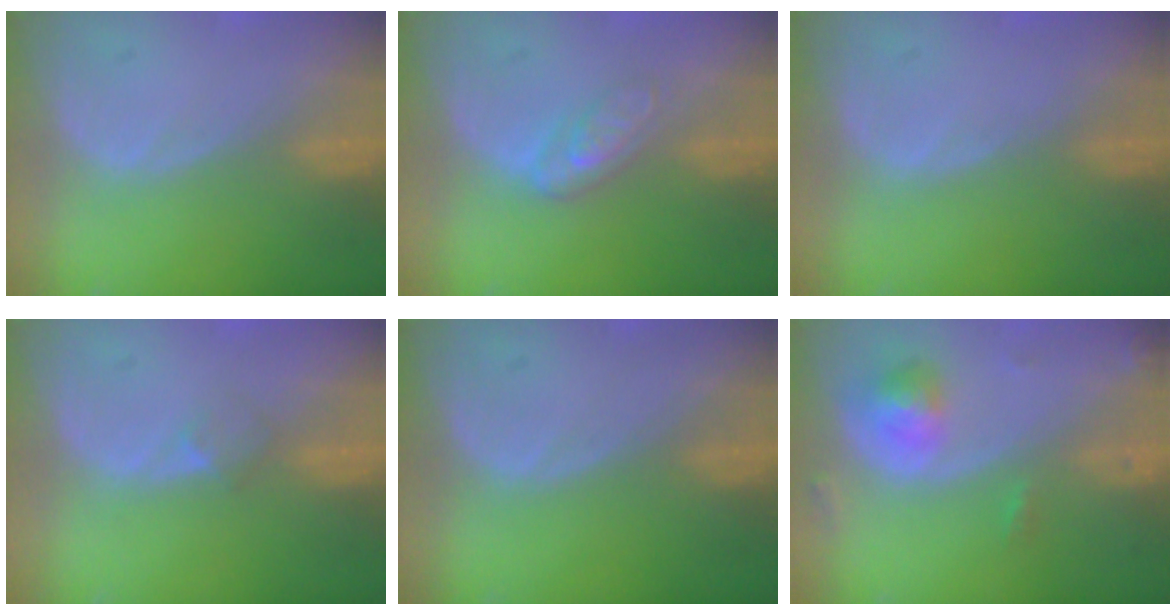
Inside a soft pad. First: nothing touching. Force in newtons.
{"total": 4.5, "press": 4.0, "slide": 2.0}
{"total": 0.5, "press": 0.0, "slide": 0.5}
{"total": 2.0, "press": 1.6, "slide": 1.1}
{"total": 0.0}
{"total": 4.6, "press": 4.6, "slide": 0.3}